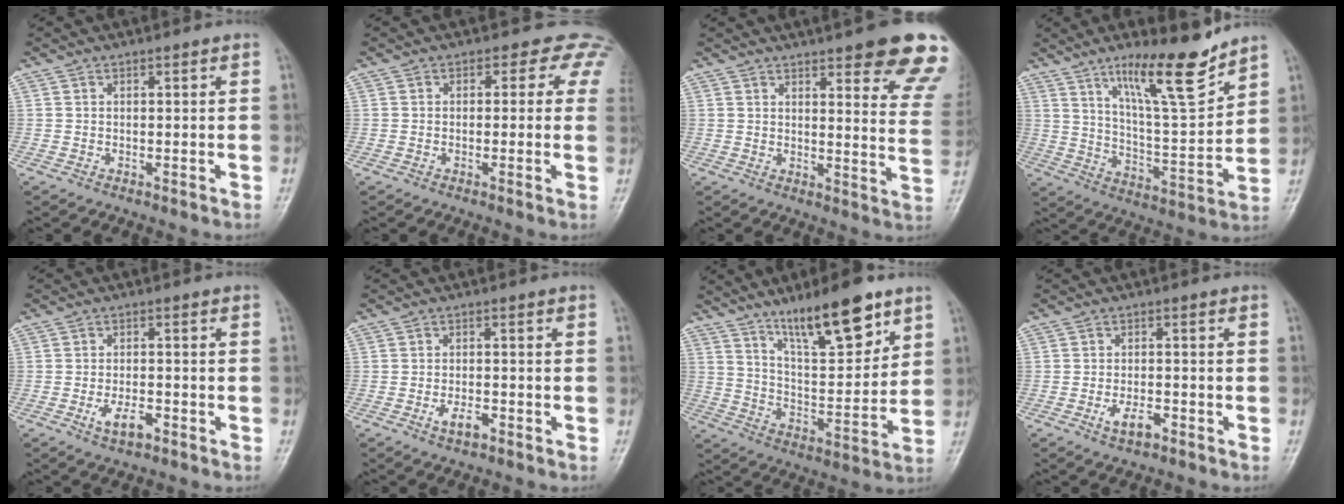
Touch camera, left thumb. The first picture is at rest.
{"total": 4.4, "force": [2.0, 3.4, 1.9], "torque": [0.011, -0.002, -0.007]}
{"total": 20.0, "force": [13.9, 4.7, 13.6], "torque": [-0.140, -0.060, 0.153]}
{"total": 15.4, "force": [10.8, 2.9, 10.6], "torque": [-0.157, -0.076, 0.189]}
{"total": 4.2, "force": [-2.3, 1.9, 3.0], "torque": [-0.054, 0.006, -0.035]}
{"total": 3.2, "force": [-1.9, 1.4, 2.2], "torque": [-0.037, 0.006, -0.030]}
{"total": 16.0, "force": [10.4, 4.5, 11.2], "torque": [-0.155, -0.061, 0.181]}
{"total": 3.7, "force": [-2.1, 1.7, 2.6], "torque": [-0.045, 0.007, -0.034]}